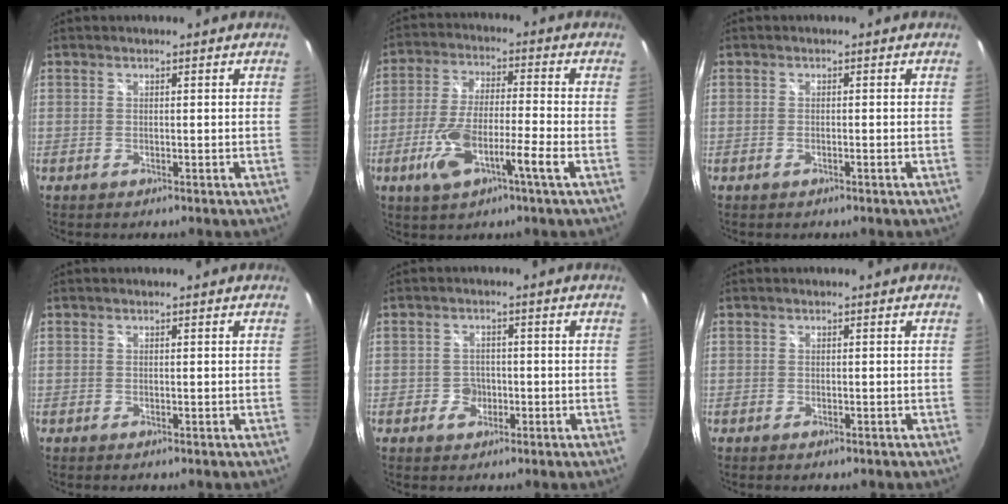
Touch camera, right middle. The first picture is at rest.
{"total": 11.1, "force": [-4.7, 1.5, 9.9], "torque": [-0.207, -0.010, -0.086]}
{"total": 0.8, "force": [-0.6, 0.1, 0.6], "torque": [-0.011, -0.001, -0.012]}
{"total": 0.0}
{"total": 3.1, "force": [-1.2, 2.7, 0.7], "torque": [-0.015, 0.005, -0.019]}
{"total": 1.1, "force": [-0.8, 0.6, 0.5], "torque": [-0.010, -0.004, -0.013]}